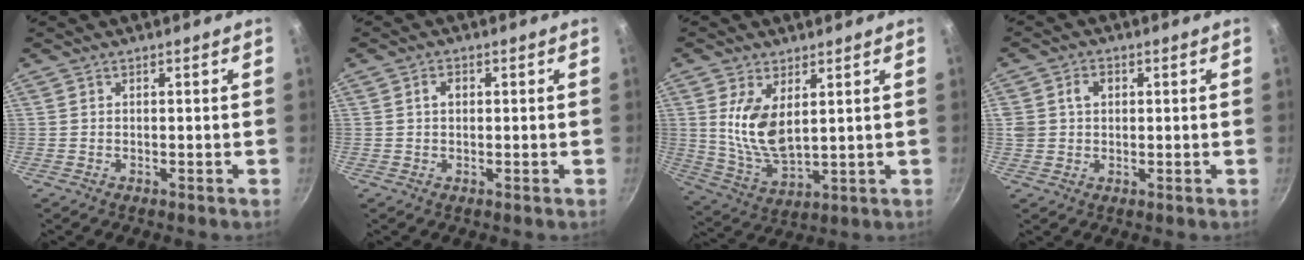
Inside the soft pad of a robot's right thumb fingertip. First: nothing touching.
{"total": 2.2, "force": [0.4, 1.5, 1.5], "torque": [-0.017, 0.005, 0.005]}
{"total": 10.7, "force": [2.8, 5.4, 8.8], "torque": [-0.167, -0.030, 0.066]}
{"total": 4.2, "force": [0.9, 3.4, 2.3], "torque": [-0.022, 0.005, 0.015]}